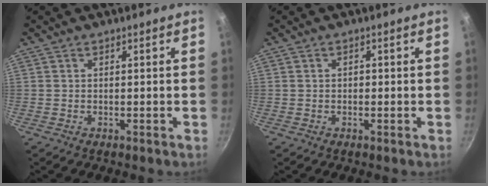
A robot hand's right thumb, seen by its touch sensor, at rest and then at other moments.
{"total": 0.8, "force": [-0.1, 0.7, 0.5], "torque": [-0.005, 0.004, -0.001]}